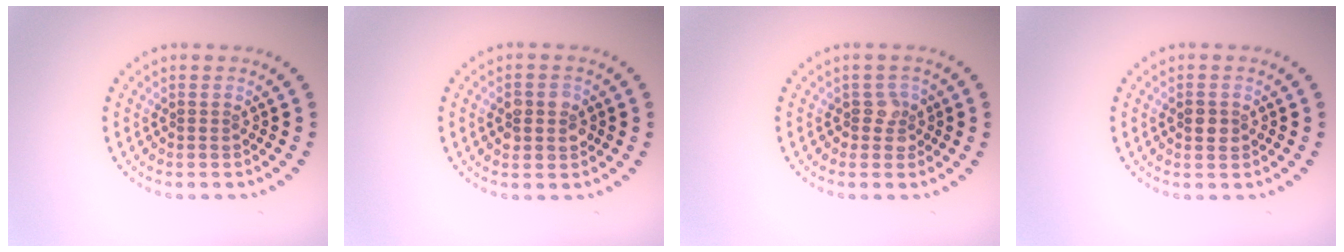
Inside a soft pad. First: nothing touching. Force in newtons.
{"total": 2.3, "press": 2.2, "slide": 0.2}
{"total": 1.7, "press": 1.4, "slide": 0.9}
{"total": 1.3, "press": 1.3, "slide": 0.1}